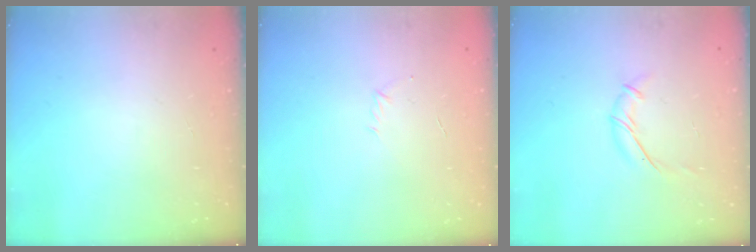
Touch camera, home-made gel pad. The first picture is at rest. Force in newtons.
{"total": 2.9, "press": 2.8, "slide": 0.7}
{"total": 7.7, "press": 7.6, "slide": 0.8}